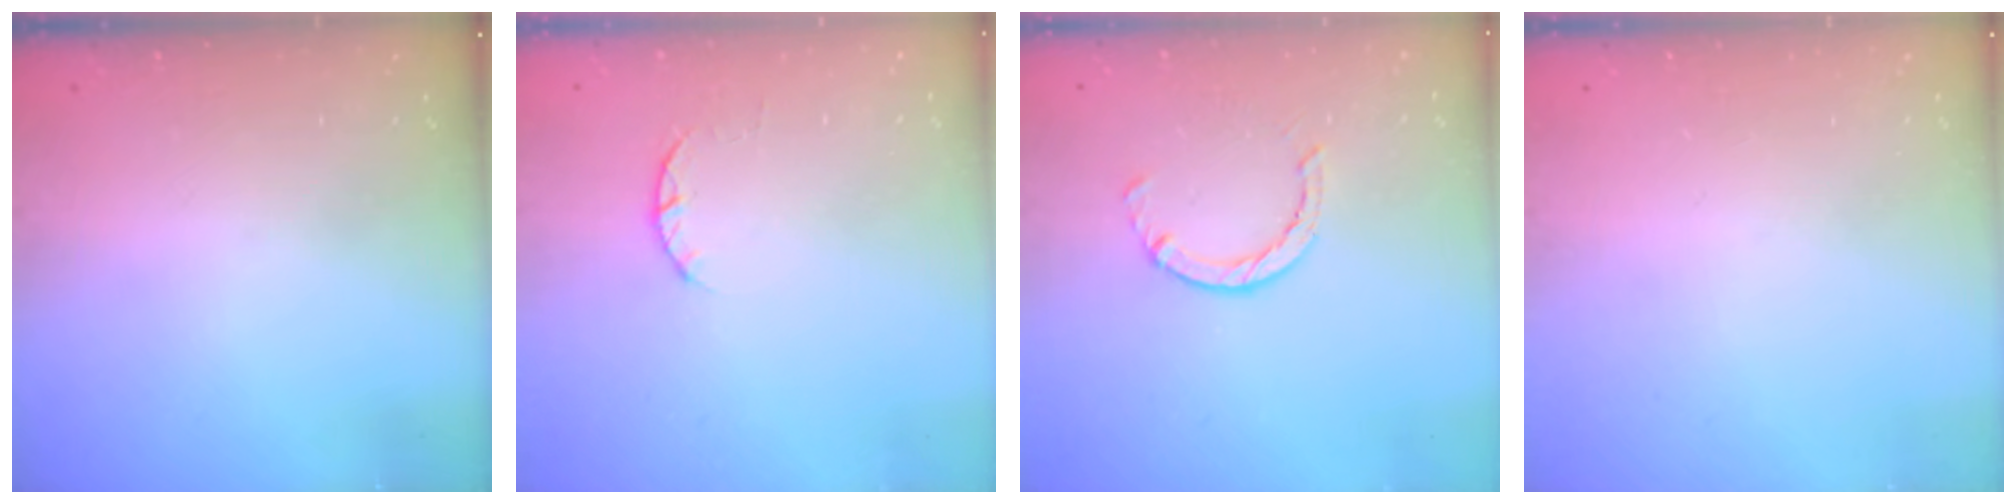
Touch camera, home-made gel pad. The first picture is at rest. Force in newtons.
{"total": 2.3, "press": 2.3, "slide": 0.4}
{"total": 2.5, "press": 2.4, "slide": 0.4}
{"total": 0.0}